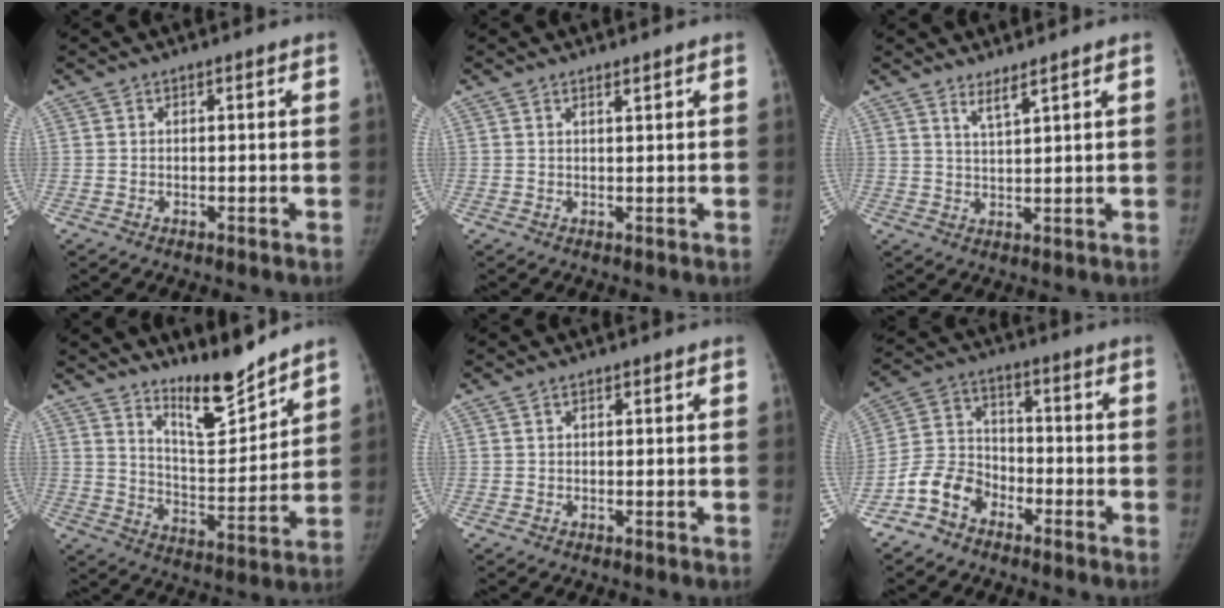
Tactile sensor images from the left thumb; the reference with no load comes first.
{"total": 0.8, "force": [0.7, 0.0, 0.5], "torque": [-0.008, -0.006, 0.013]}
{"total": 3.0, "force": [2.3, 0.1, 1.8], "torque": [-0.035, -0.027, 0.047]}
{"total": 11.5, "force": [9.8, 2.3, 5.6], "torque": [-0.068, -0.087, 0.170]}
{"total": 0.5, "force": [0.3, 0.3, 0.3], "torque": [-0.003, 0.000, 0.005]}
{"total": 8.5, "force": [-5.3, 5.9, 3.2], "torque": [-0.053, 0.043, -0.113]}